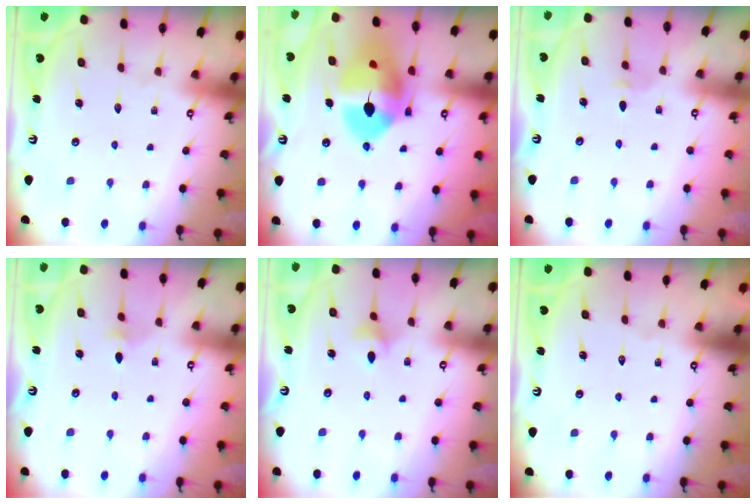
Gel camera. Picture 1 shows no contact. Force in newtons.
{"total": 17.2, "press": 17.1, "slide": 2.2}
{"total": 2.8, "press": 2.7, "slide": 0.7}
{"total": 2.9, "press": 2.8, "slide": 0.8}
{"total": 5.0, "press": 4.9, "slide": 1.0}
{"total": 0.0}